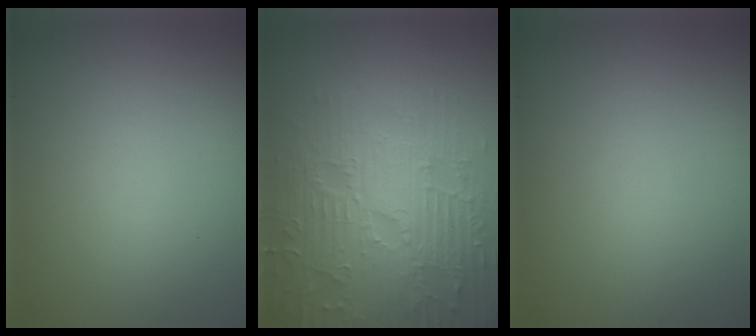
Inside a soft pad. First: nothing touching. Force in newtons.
{"total": 7.9, "press": 6.1, "slide": 5.1}
{"total": 0.0}